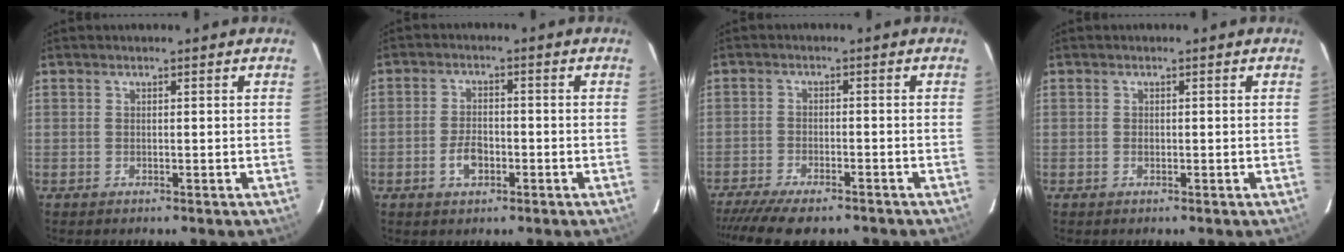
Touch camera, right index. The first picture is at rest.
{"total": 4.5, "force": [-1.9, 2.7, 3.2], "torque": [-0.066, 0.003, -0.031]}
{"total": 11.9, "force": [-9.9, 3.0, 5.9], "torque": [-0.137, -0.033, -0.163]}
{"total": 0.6, "force": [-0.1, 0.5, 0.2], "torque": [-0.003, -0.001, -0.001]}